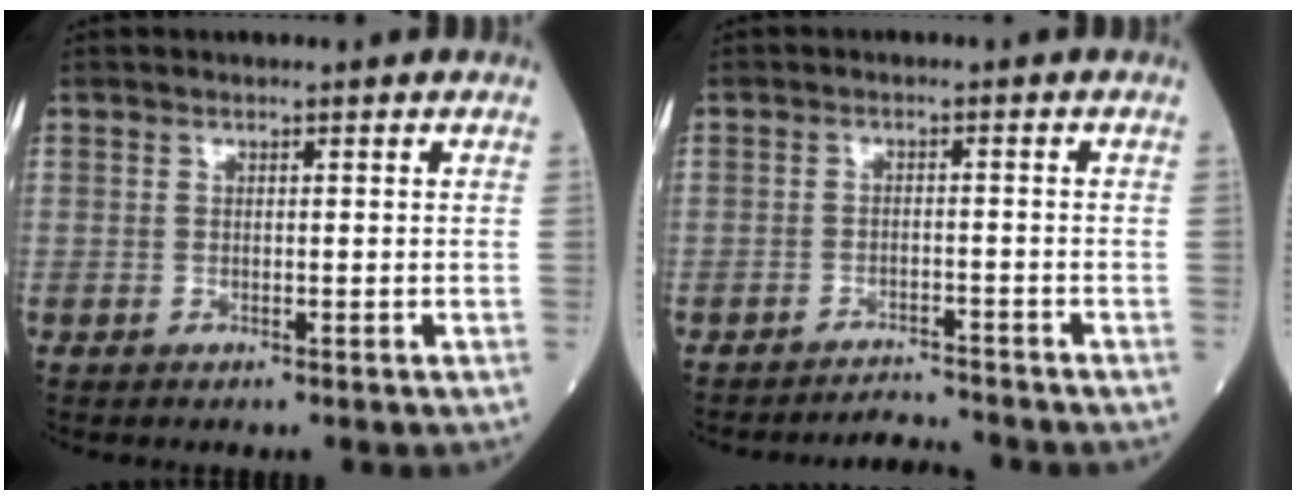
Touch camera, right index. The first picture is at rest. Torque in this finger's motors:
{"motor_torque": [0.18, -0.33, 0.04, 0.01]}